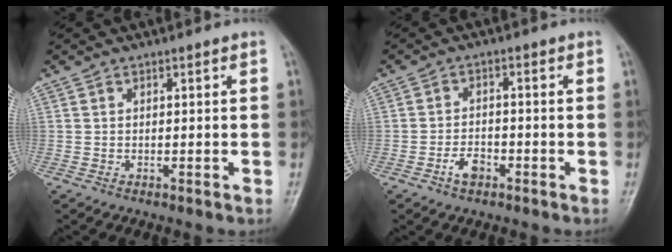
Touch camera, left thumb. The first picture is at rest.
{"total": 3.5, "force": [-1.9, 2.1, 2.0], "torque": [-0.029, 0.015, -0.035]}